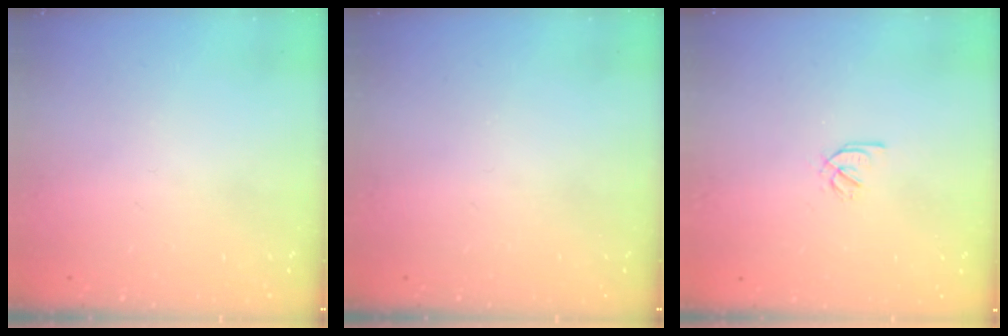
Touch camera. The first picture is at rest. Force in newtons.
{"total": 0.0}
{"total": 2.1, "press": 2.0, "slide": 0.7}